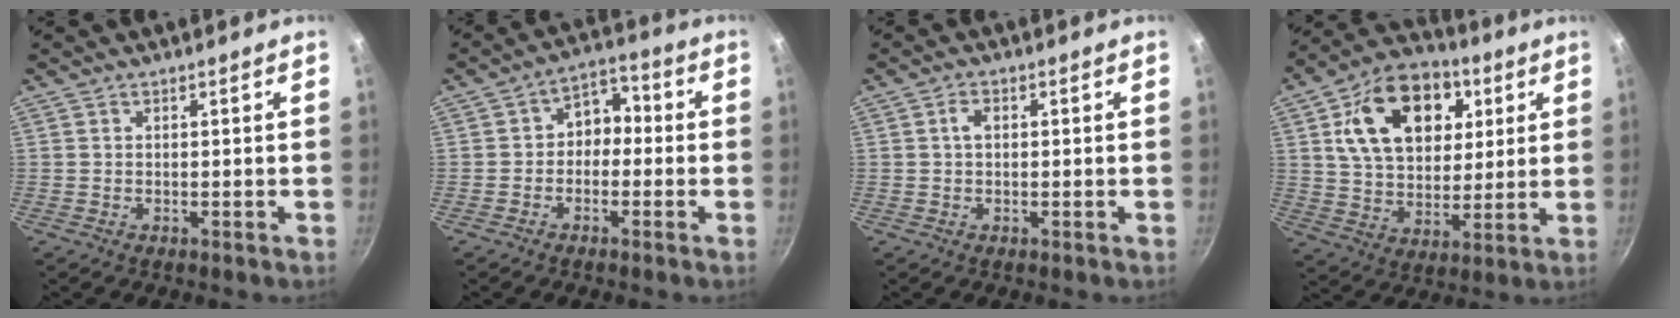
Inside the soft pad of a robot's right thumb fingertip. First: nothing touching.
{"total": 6.5, "force": [-0.6, 5.1, 4.0], "torque": [-0.014, 0.030, -0.028]}
{"total": 2.2, "force": [0.3, 1.5, 1.6], "torque": [-0.023, 0.007, 0.003]}
{"total": 21.2, "force": [7.1, 14.5, 13.7], "torque": [-0.199, -0.002, 0.112]}